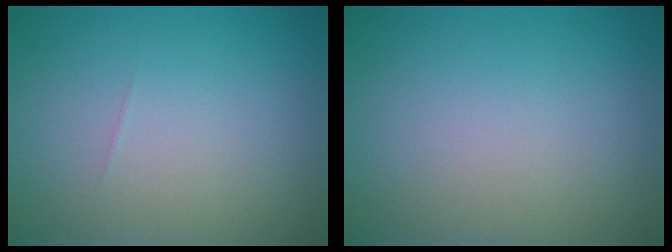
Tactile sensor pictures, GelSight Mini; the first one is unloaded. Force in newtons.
{"total": 0.0}